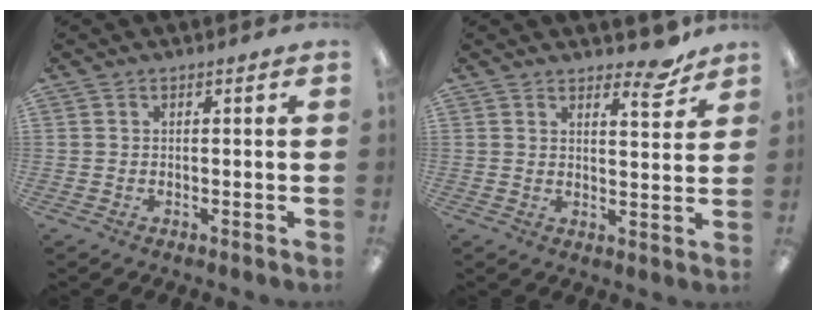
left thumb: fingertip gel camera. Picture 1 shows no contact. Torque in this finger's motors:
{"motor_torque": [0.05, -0.05, -0.13, -0.22, 0.06]}